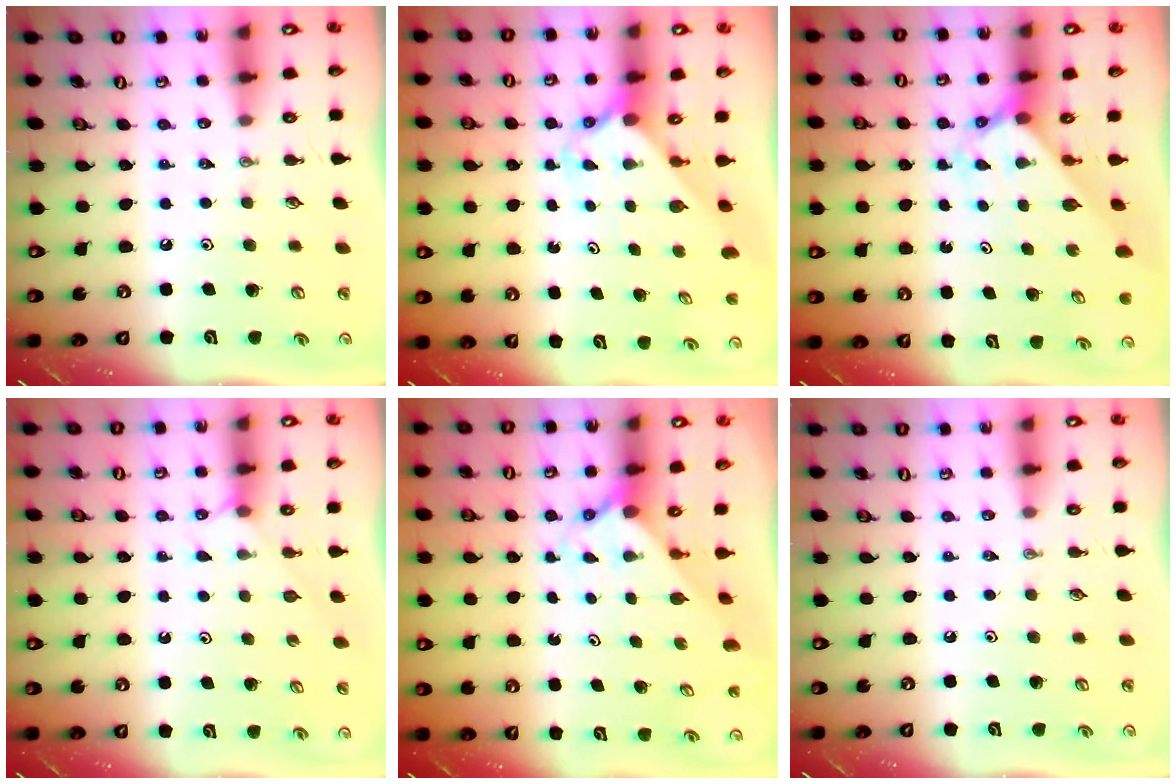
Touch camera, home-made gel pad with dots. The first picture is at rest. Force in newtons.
{"total": 2.4, "press": 2.3, "slide": 0.2}
{"total": 2.2, "press": 2.2, "slide": 0.2}
{"total": 4.5, "press": 4.5, "slide": 0.6}
{"total": 1.2, "press": 1.2, "slide": 0.1}
{"total": 0.0}